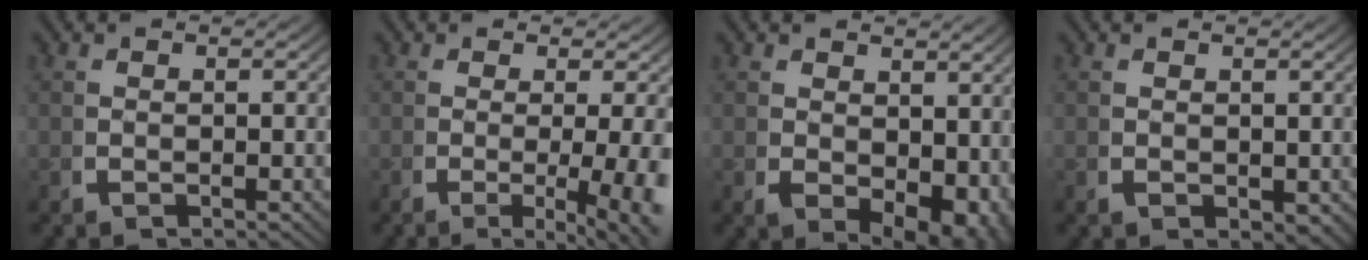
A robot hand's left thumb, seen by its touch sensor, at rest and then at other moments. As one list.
[{"total": 6.2, "force": [-1.6, 2.0, 5.7], "torque": [-0.086, -0.019, -0.019]}, {"total": 5.5, "force": [-0.5, 3.6, 4.1], "torque": [-0.065, -0.038, 0.017]}, {"total": 1.2, "force": [0.1, 0.9, 0.8], "torque": [-0.006, -0.011, 0.012]}]